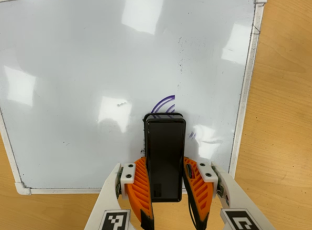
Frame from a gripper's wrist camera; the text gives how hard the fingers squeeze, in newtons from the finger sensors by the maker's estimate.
{"total": 6.7, "left": 5.5, "right": 7.9}